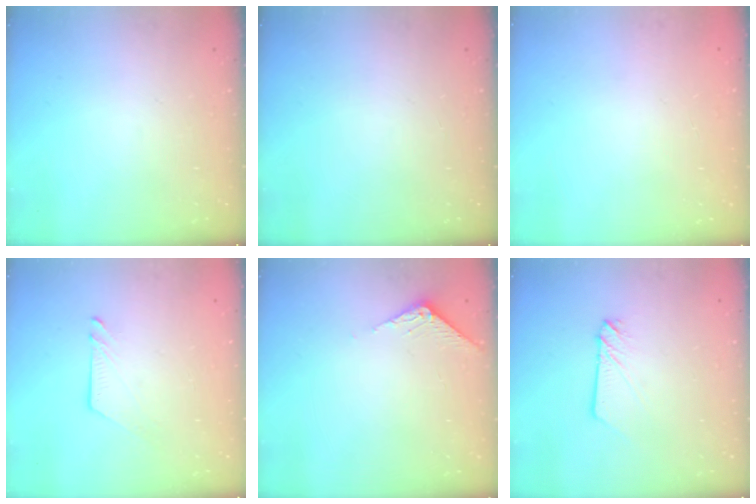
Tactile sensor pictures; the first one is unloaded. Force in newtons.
{"total": 0.0}
{"total": 0.0}
{"total": 5.1, "press": 5.1, "slide": 0.5}
{"total": 3.2, "press": 3.2, "slide": 0.3}
{"total": 3.0, "press": 3.0, "slide": 0.2}